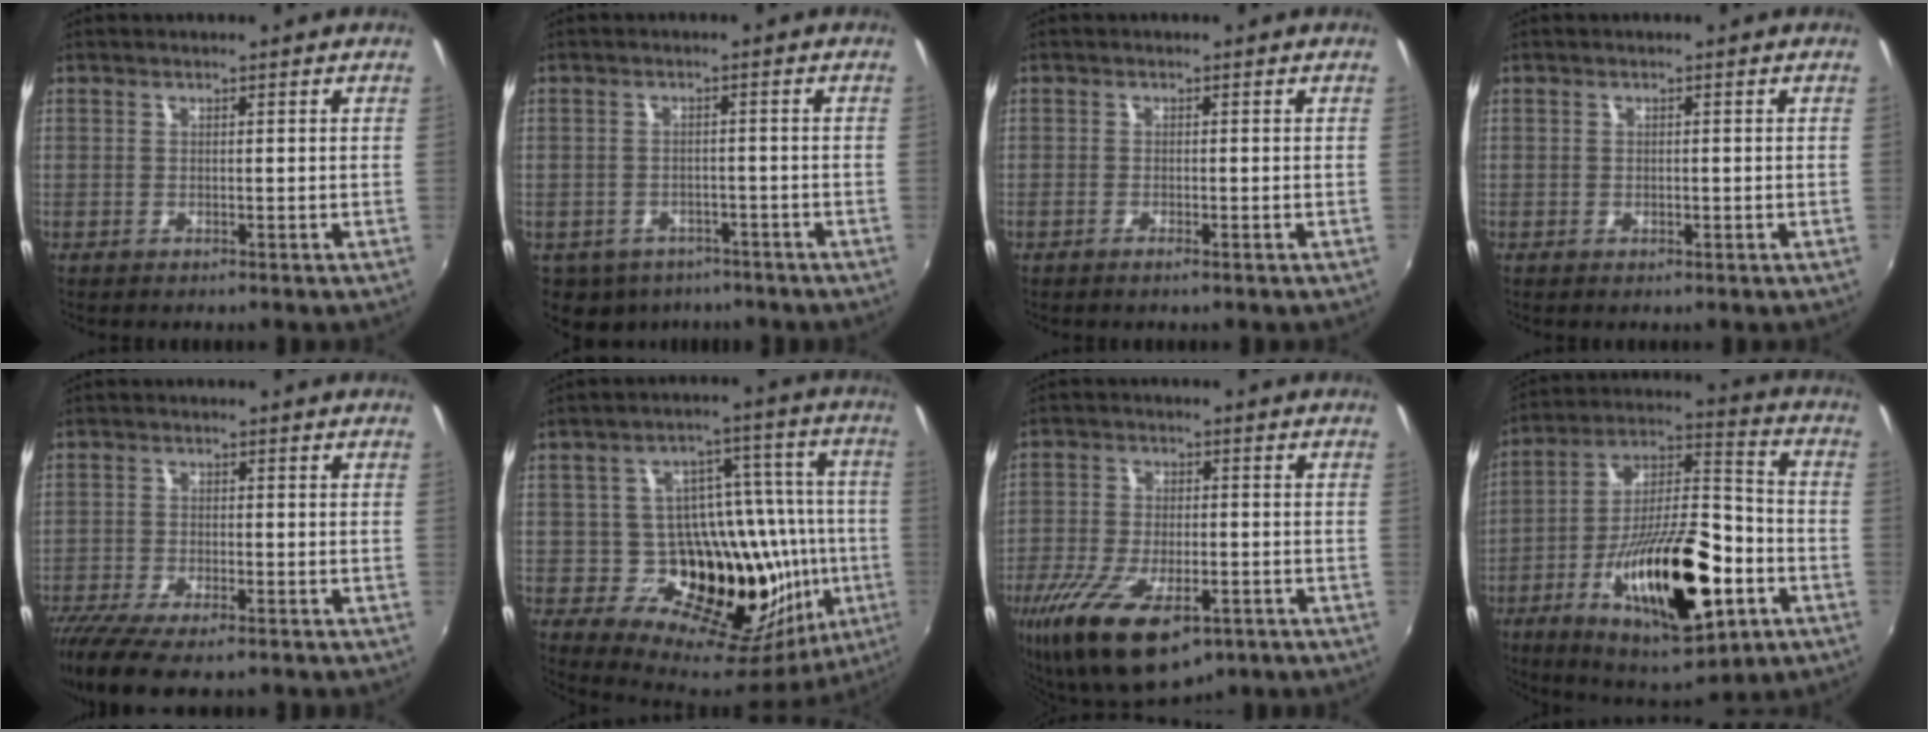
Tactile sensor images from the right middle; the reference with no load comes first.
{"total": 9.3, "force": [-5.8, 6.4, 3.3], "torque": [-0.089, -0.011, -0.075]}
{"total": 1.3, "force": [-1.0, 0.1, 0.9], "torque": [-0.019, -0.004, -0.018]}
{"total": 0.6, "force": [-0.2, 0.5, 0.2], "torque": [-0.003, -0.004, -0.005]}
{"total": 11.3, "force": [-8.6, 3.1, 6.6], "torque": [-0.155, -0.049, -0.155]}
{"total": 25.6, "force": [-4.3, 16.5, 19.2], "torque": [-0.271, 0.014, -0.041]}
{"total": 19.0, "force": [-10.4, 8.4, 13.6], "torque": [-0.284, -0.052, -0.164]}
{"total": 26.2, "force": [-9.6, 10.2, 22.1], "torque": [-0.380, -0.006, -0.143]}